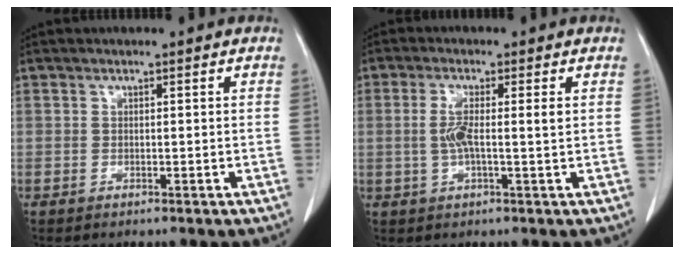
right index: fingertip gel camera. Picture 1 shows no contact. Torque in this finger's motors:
{"motor_torque": [0.17, 0.06, 0.13, 0.04]}